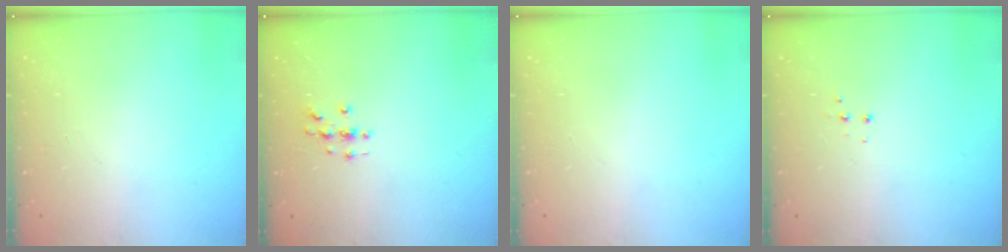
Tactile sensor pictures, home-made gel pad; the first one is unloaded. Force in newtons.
{"total": 3.1, "press": 3.1, "slide": 0.3}
{"total": 0.0}
{"total": 3.9, "press": 3.9, "slide": 0.5}